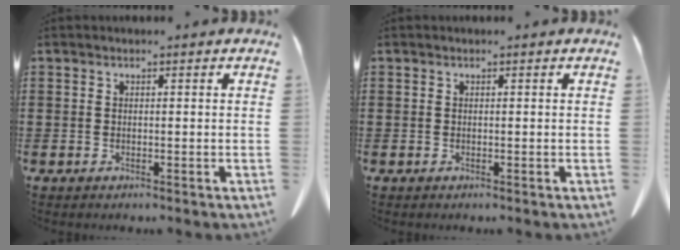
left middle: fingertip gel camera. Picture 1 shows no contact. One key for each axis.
{"total": 0.0}